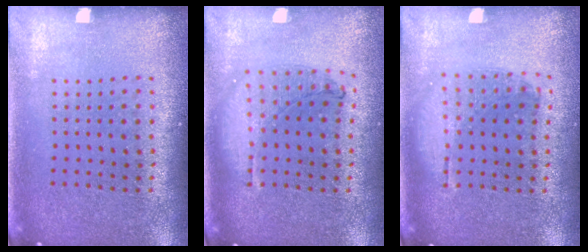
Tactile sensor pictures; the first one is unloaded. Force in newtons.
{"total": 1.0, "press": 1.0, "slide": 0.2}
{"total": 1.1, "press": 1.0, "slide": 0.4}